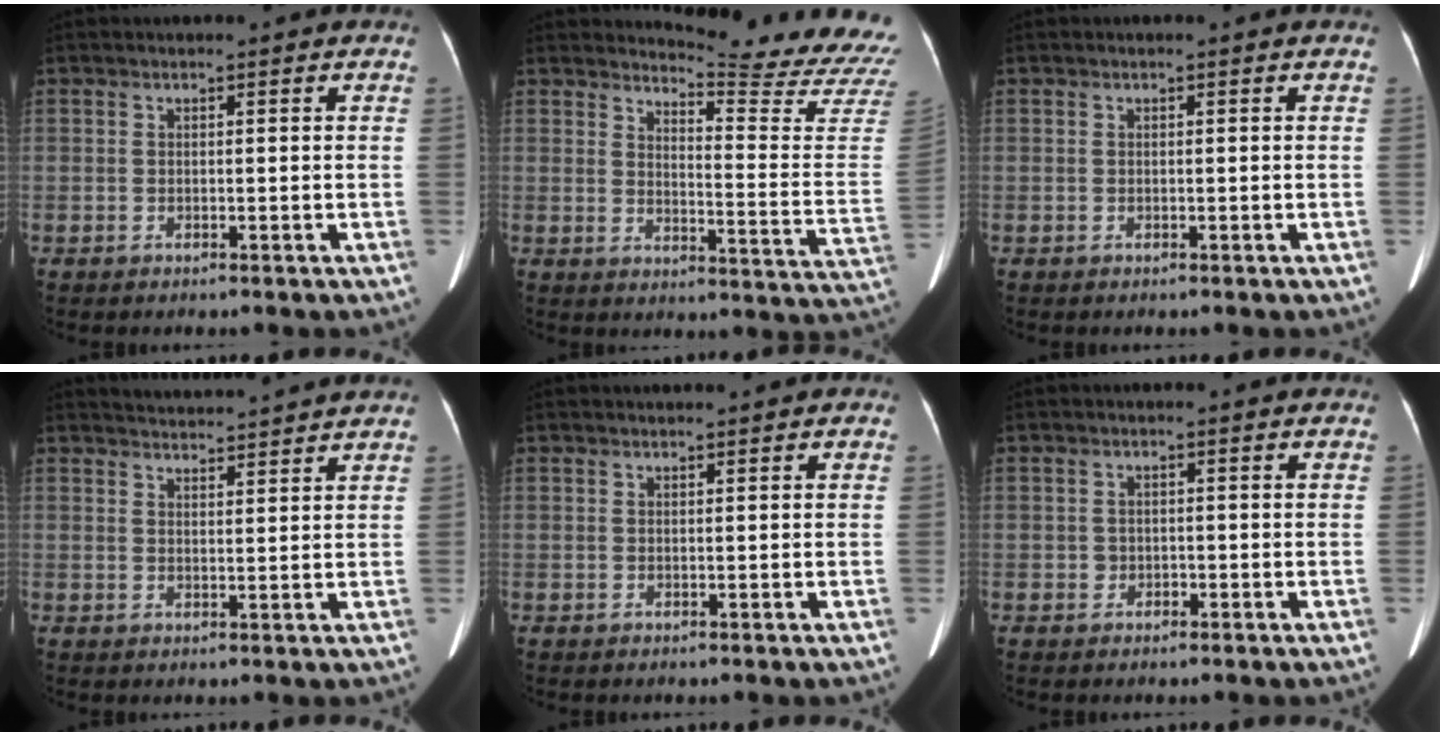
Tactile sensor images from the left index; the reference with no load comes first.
{"total": 17.6, "force": [17.4, -1.5, 2.4], "torque": [-0.035, -0.164, 0.186]}
{"total": 0.0}
{"total": 6.3, "force": [6.2, -0.4, 0.7], "torque": [-0.016, 0.020, 0.085]}
{"total": 1.3, "force": [1.1, 0.3, 0.7], "torque": [-0.011, 0.018, 0.016]}
{"total": 1.4, "force": [-1.2, 0.8, -0.3], "torque": [0.007, -0.011, -0.017]}